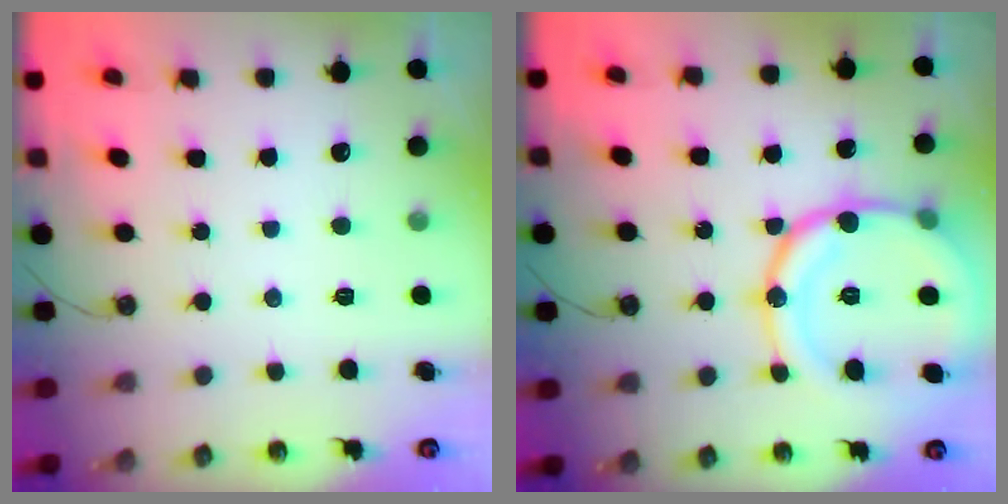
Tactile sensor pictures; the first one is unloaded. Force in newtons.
{"total": 20.9, "press": 20.7, "slide": 2.4}